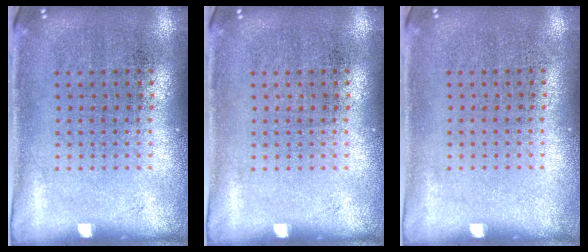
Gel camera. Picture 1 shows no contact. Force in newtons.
{"total": 0.0}
{"total": 0.0}